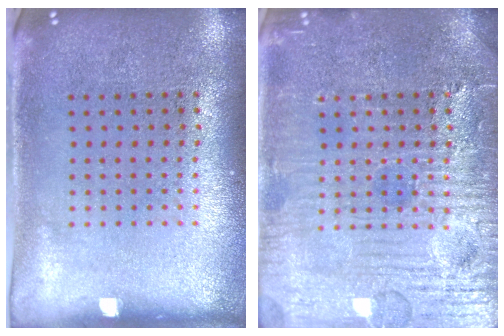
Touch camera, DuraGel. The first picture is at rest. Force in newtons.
{"total": 6.4, "press": 6.4, "slide": 0.7}